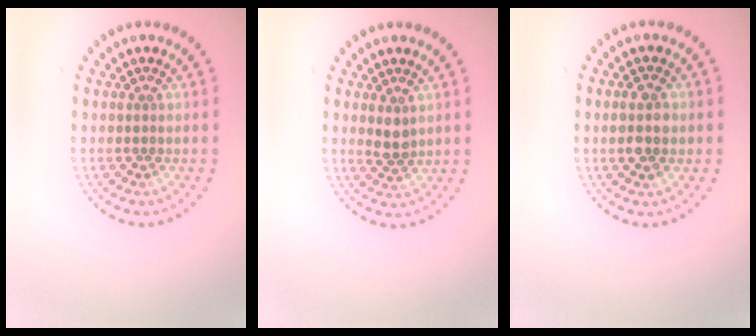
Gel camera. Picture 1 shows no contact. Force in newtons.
{"total": 1.6, "press": 1.5, "slide": 0.6}
{"total": 2.9, "press": 2.9, "slide": 0.1}